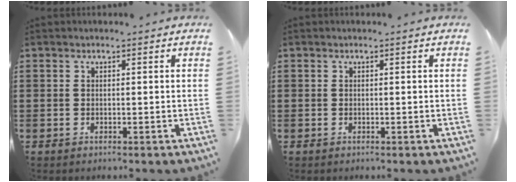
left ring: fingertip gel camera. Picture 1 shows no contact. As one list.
[{"total": 0.0}]